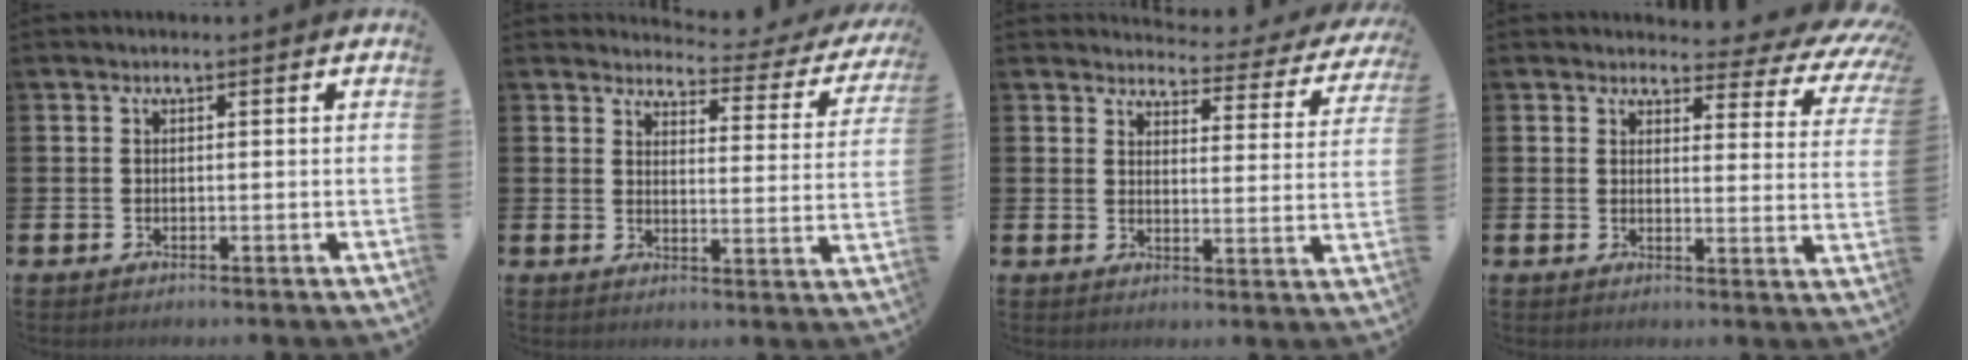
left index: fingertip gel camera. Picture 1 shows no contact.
{"total": 3.0, "force": [2.7, 1.1, 0.8], "torque": [-0.028, -0.028, 0.038]}
{"total": 3.0, "force": [2.8, 0.9, 0.5], "torque": [-0.023, -0.028, 0.043]}
{"total": 3.3, "force": [2.7, 1.5, 1.2], "torque": [-0.020, -0.033, 0.038]}